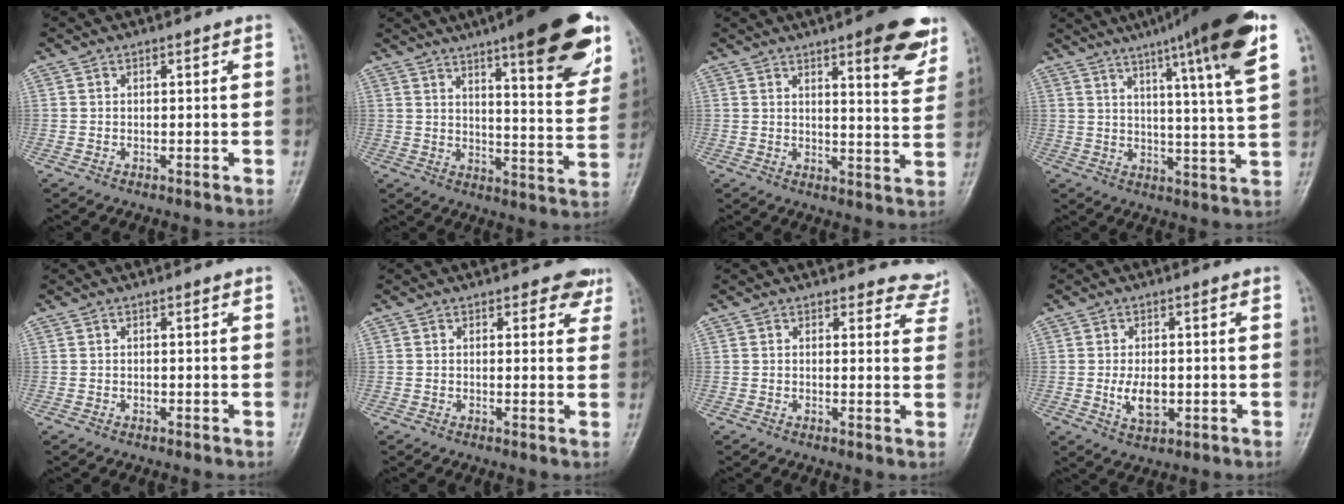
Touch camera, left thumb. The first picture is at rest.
{"total": 21.4, "force": [12.9, 4.7, 16.5], "torque": [-0.193, -0.053, 0.173]}
{"total": 11.9, "force": [7.1, 3.1, 9.0], "torque": [-0.081, -0.035, 0.086]}
{"total": 18.7, "force": [10.6, 1.1, 15.4], "torque": [-0.218, -0.030, 0.140]}
{"total": 0.6, "force": [0.1, 0.4, 0.4], "torque": [-0.001, 0.001, 0.000]}
{"total": 3.9, "force": [2.8, 2.3, 1.4], "torque": [0.015, -0.015, 0.022]}
{"total": 5.6, "force": [5.2, 2.2, -0.4], "torque": [0.050, -0.030, 0.027]}
{"total": 5.2, "force": [-0.6, 3.0, 4.2], "torque": [-0.068, -0.007, -0.006]}